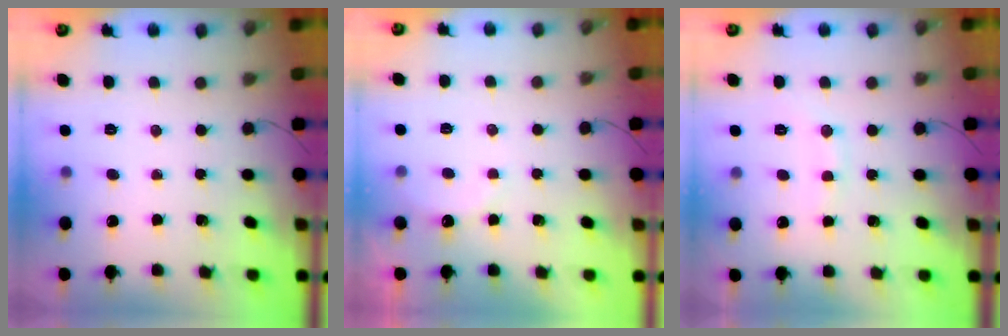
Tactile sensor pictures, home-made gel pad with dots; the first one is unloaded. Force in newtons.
{"total": 5.0, "press": 4.8, "slide": 1.1}
{"total": 6.7, "press": 6.6, "slide": 1.2}